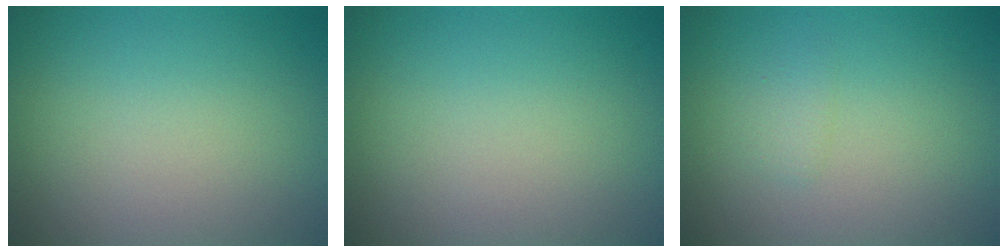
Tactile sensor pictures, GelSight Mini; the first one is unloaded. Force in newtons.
{"total": 0.0}
{"total": 0.9, "press": 0.9, "slide": 0.1}